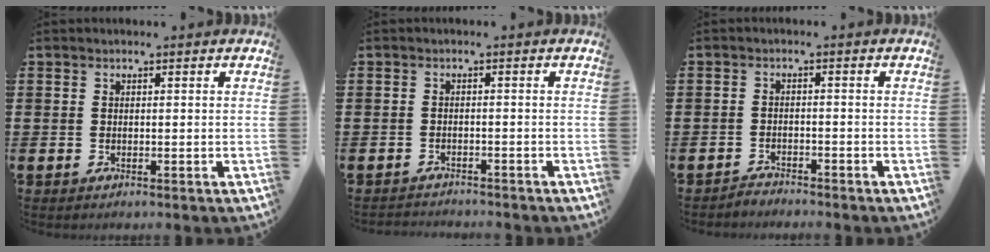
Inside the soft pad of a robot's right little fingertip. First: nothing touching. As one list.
[{"total": 1.2, "force": [-1.2, 0.0, -0.2], "torque": [-0.001, 0.004, -0.027]}, {"total": 1.7, "force": [-1.7, 0.0, -0.2], "torque": [-0.001, 0.006, -0.037]}]